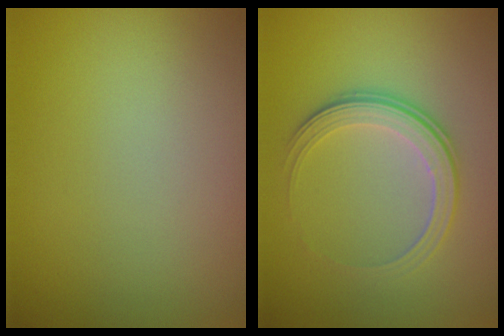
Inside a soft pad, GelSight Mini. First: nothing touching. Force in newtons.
{"total": 3.5, "press": 2.6, "slide": 2.4}